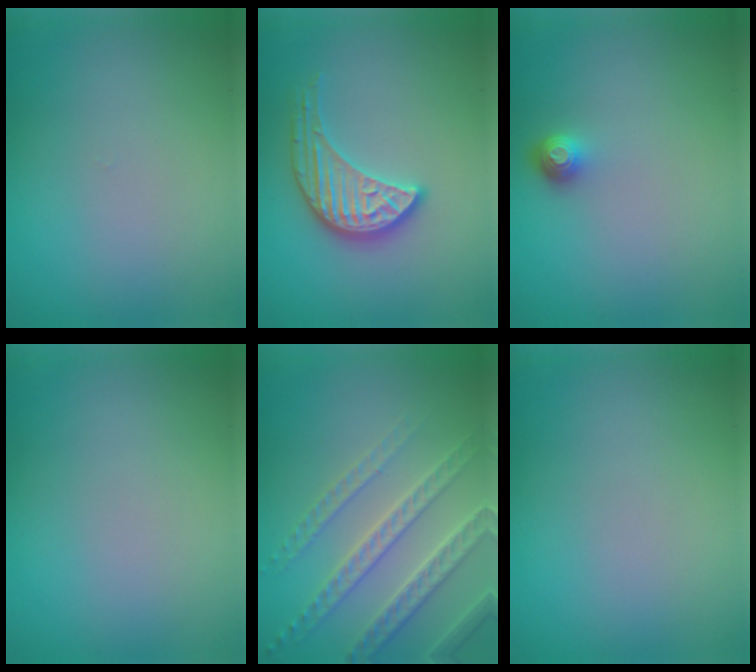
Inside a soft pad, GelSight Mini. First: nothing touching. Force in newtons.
{"total": 3.7, "press": 3.4, "slide": 1.5}
{"total": 1.6, "press": 1.1, "slide": 1.0}
{"total": 0.0}
{"total": 3.9, "press": 3.7, "slide": 1.1}
{"total": 0.0}